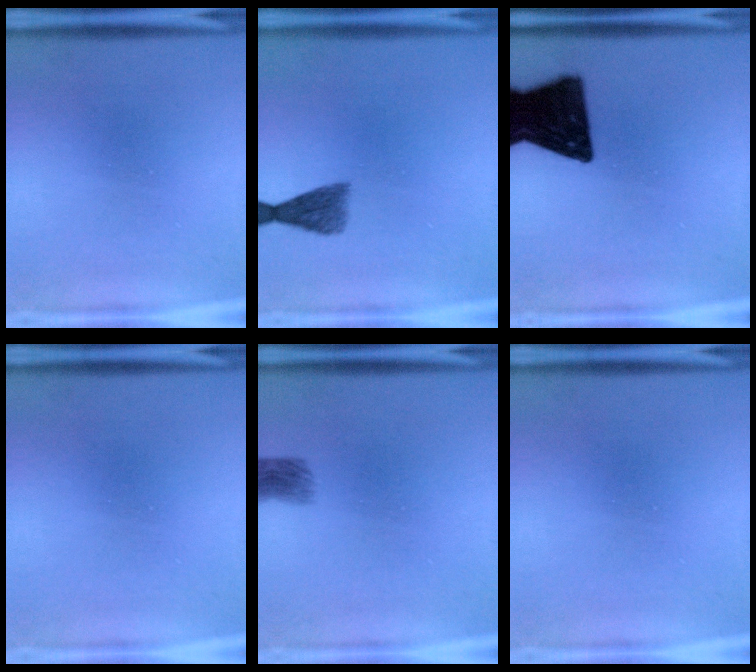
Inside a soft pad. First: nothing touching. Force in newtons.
{"total": 3.9}
{"total": 19.5}
{"total": 0.0}
{"total": 3.4}
{"total": 0.0}